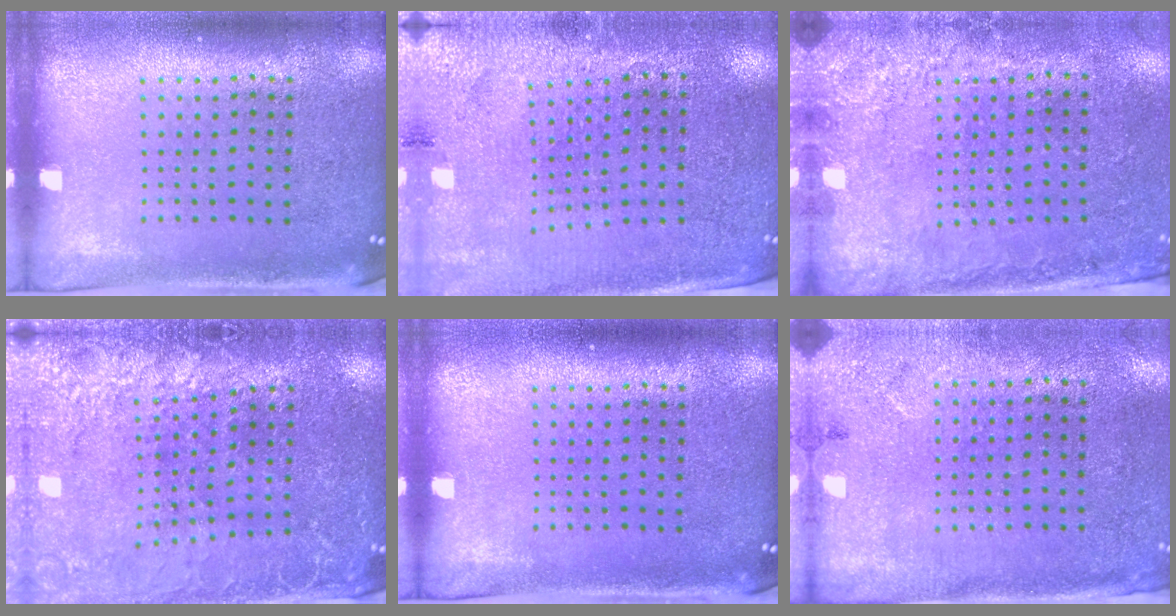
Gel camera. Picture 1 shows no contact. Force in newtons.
{"total": 2.8, "press": 2.8, "slide": 0.5}
{"total": 2.6, "press": 2.1, "slide": 1.5}
{"total": 2.9, "press": 2.8, "slide": 0.4}
{"total": 0.0}
{"total": 2.7, "press": 2.2, "slide": 1.6}